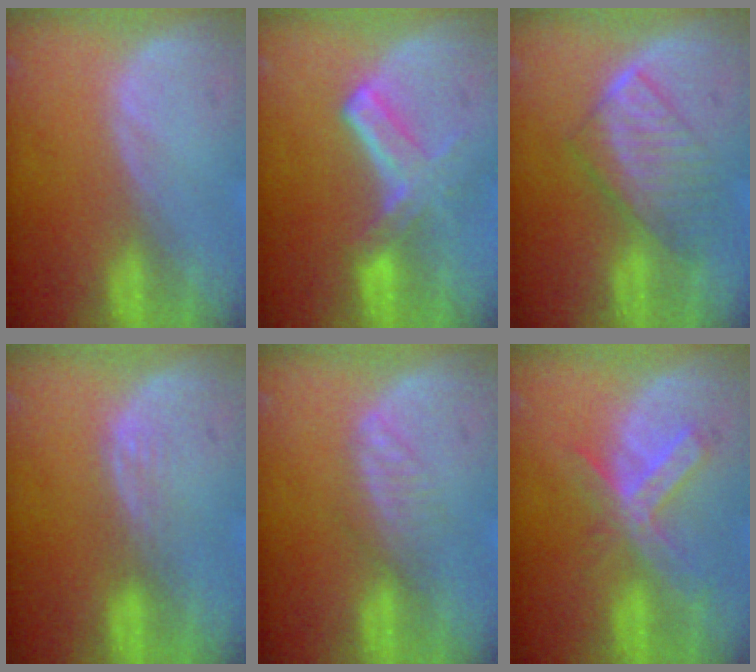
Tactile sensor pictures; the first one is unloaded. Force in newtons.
{"total": 5.8, "press": 5.4, "slide": 2.1}
{"total": 6.7, "press": 6.3, "slide": 2.3}
{"total": 1.9, "press": 1.9, "slide": 0.3}
{"total": 2.7, "press": 2.7, "slide": 0.2}
{"total": 6.5, "press": 5.9, "slide": 2.8}